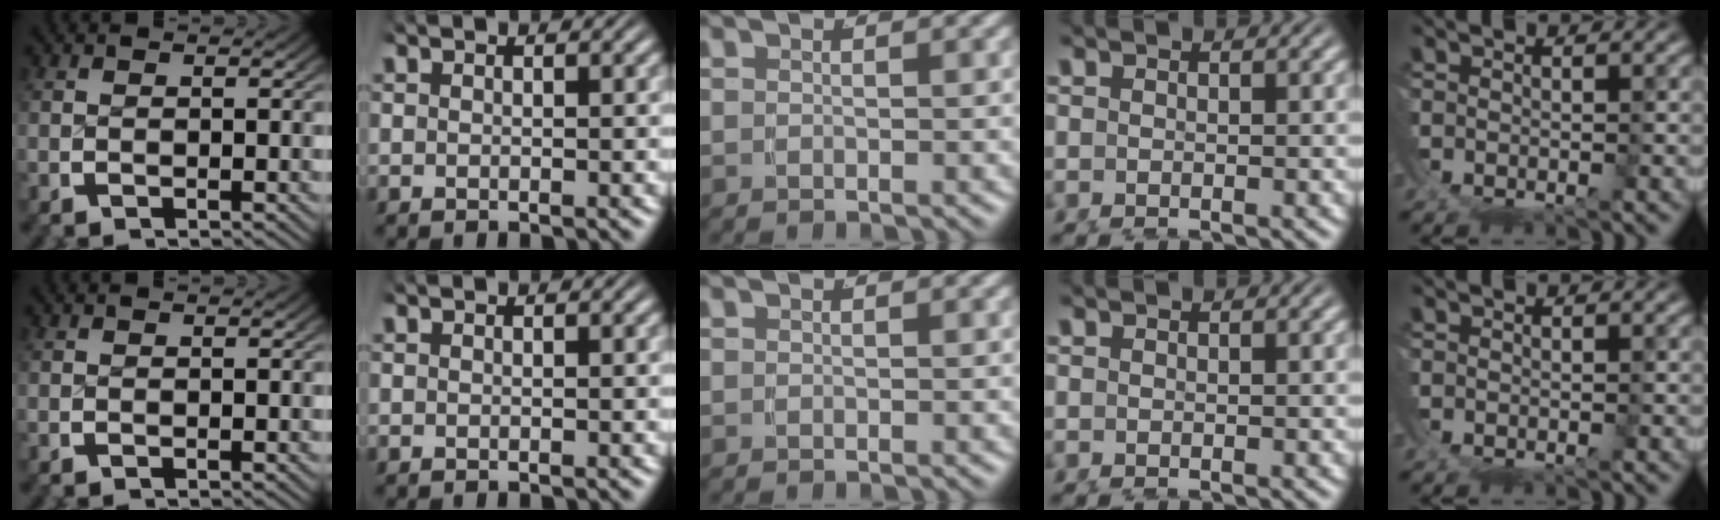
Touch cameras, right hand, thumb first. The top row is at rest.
{}